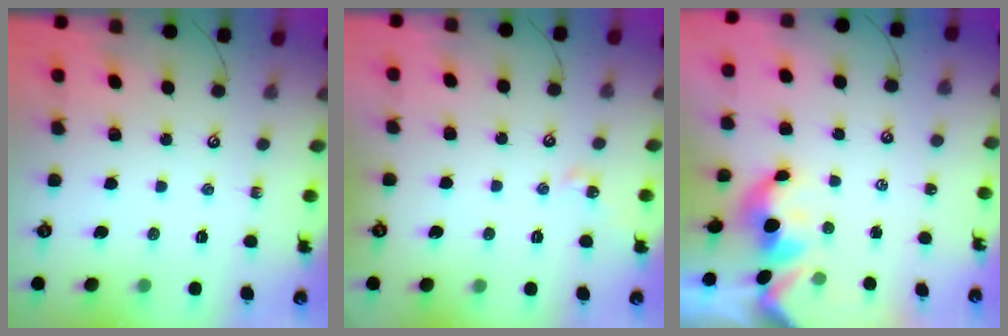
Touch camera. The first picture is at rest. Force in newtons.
{"total": 2.0, "press": 2.0, "slide": 0.4}
{"total": 1.6, "press": 1.6, "slide": 0.2}